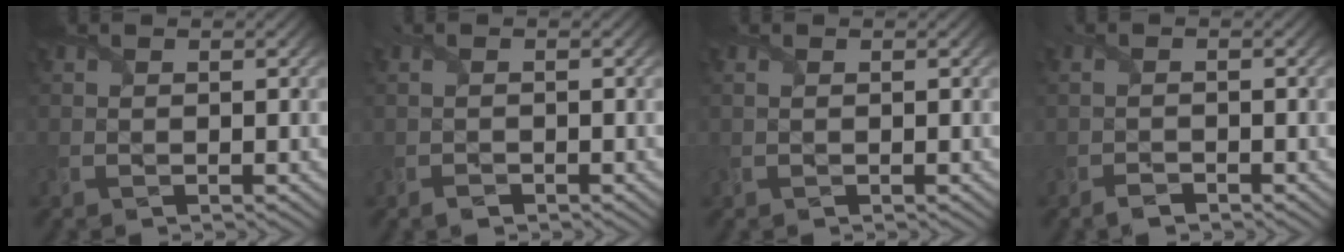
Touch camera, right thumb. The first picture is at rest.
{"total": 1.0, "force": [-0.9, 0.2, 0.4], "torque": [-0.012, -0.001, -0.018]}
{"total": 0.6, "force": [0.1, 0.3, 0.5], "torque": [-0.013, 0.002, 0.006]}
{"total": 1.4, "force": [-1.3, 0.1, 0.5], "torque": [-0.013, 0.000, -0.027]}